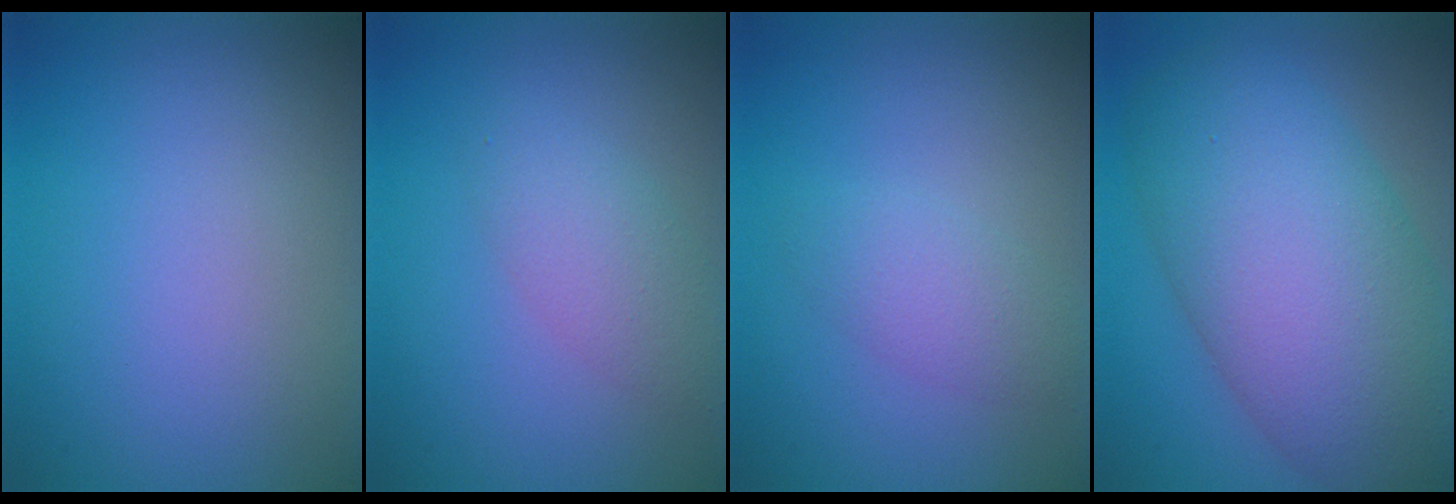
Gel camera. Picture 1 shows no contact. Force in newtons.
{"total": 2.9, "press": 2.9, "slide": 0.1}
{"total": 2.3, "press": 2.3, "slide": 0.2}
{"total": 11.8, "press": 11.8, "slide": 0.7}